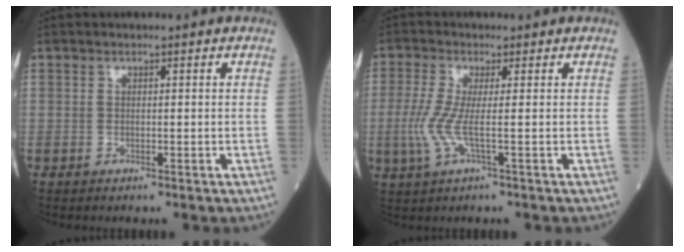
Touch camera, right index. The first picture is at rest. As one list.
[{"total": 5.0, "force": [-0.7, 0.4, 4.9], "torque": [-0.126, -0.015, -0.020]}]